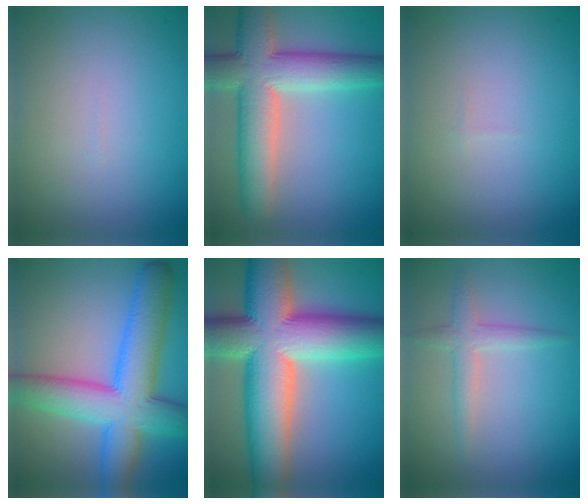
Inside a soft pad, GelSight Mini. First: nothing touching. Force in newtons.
{"total": 8.9, "press": 8.9, "slide": 0.6}
{"total": 0.0}
{"total": 9.4, "press": 9.4, "slide": 0.4}
{"total": 15.9, "press": 15.9, "slide": 0.6}
{"total": 2.1, "press": 2.1, "slide": 0.0}